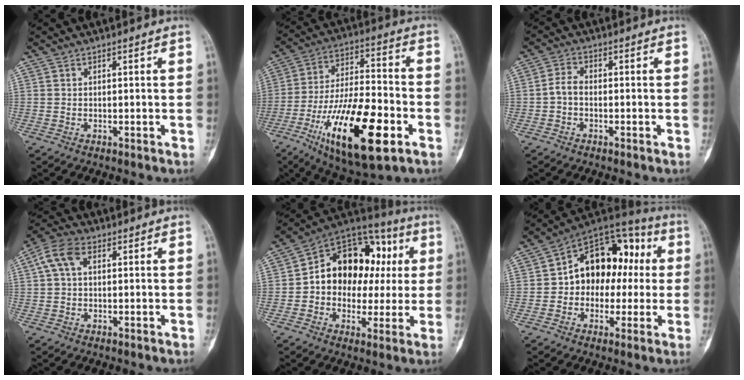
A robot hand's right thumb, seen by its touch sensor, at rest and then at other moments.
{"total": 23.7, "force": [-9.4, 8.5, 20.0], "torque": [-0.368, 0.028, -0.154]}
{"total": 2.9, "force": [-0.9, 1.7, 2.1], "torque": [-0.043, 0.014, -0.025]}
{"total": 5.8, "force": [1.7, 3.5, 4.4], "torque": [-0.096, 0.020, 0.030]}
{"total": 19.3, "force": [1.8, 14.6, 12.5], "torque": [-0.122, 0.046, 0.025]}
{"total": 17.6, "force": [1.1, 12.7, 12.2], "torque": [-0.117, 0.051, 0.007]}